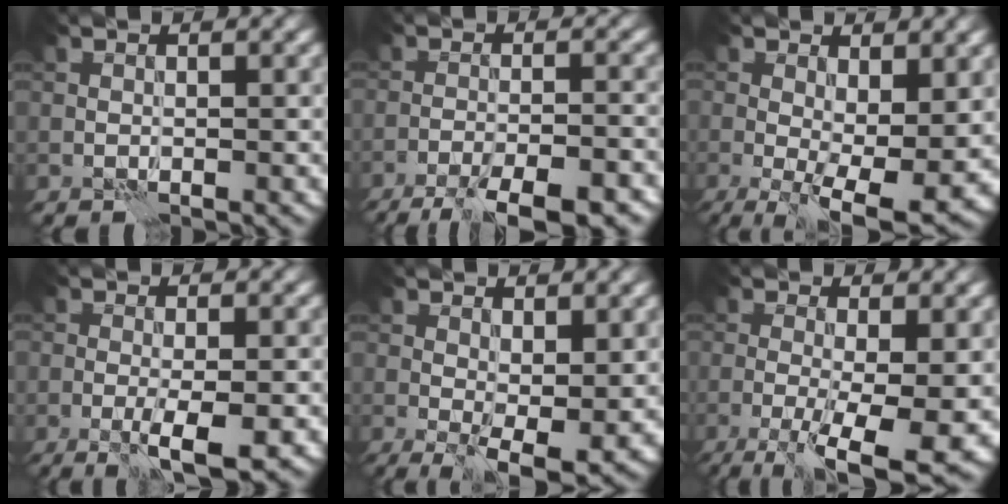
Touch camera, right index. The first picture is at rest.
{"total": 10.5, "force": [-8.7, 2.4, 5.4], "torque": [-0.073, -0.006, -0.120]}
{"total": 9.3, "force": [-1.4, 3.9, 8.3], "torque": [-0.128, -0.014, -0.012]}
{"total": 4.1, "force": [-1.9, 0.9, 3.5], "torque": [-0.062, -0.005, -0.034]}
{"total": 5.7, "force": [-1.0, 2.2, 5.2], "torque": [-0.088, -0.015, -0.009]}
{"total": 9.3, "force": [-3.7, 2.6, 8.1], "torque": [-0.130, -0.013, -0.056]}